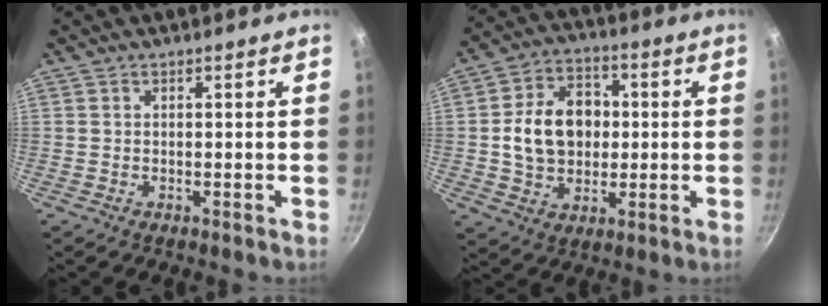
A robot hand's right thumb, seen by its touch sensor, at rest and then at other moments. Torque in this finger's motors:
{"motor_torque": [0.08, 0.18, 0.62, -0.07, 0.24]}